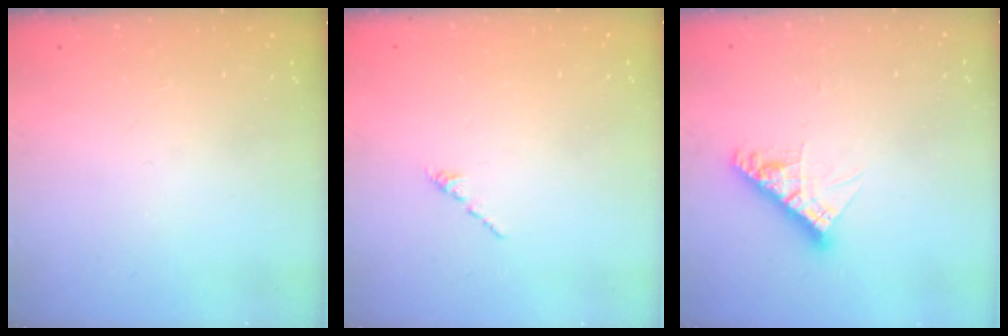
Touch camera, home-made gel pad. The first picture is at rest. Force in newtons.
{"total": 0.6, "press": 0.5, "slide": 0.3}
{"total": 8.4, "press": 8.4, "slide": 0.3}